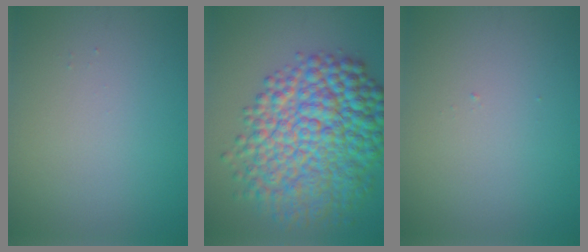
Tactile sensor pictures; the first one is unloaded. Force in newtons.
{"total": 12.1, "press": 12.1, "slide": 0.1}
{"total": 0.0}